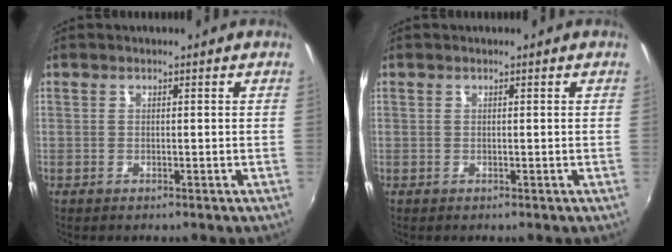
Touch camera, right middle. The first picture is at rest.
{"total": 0.0}